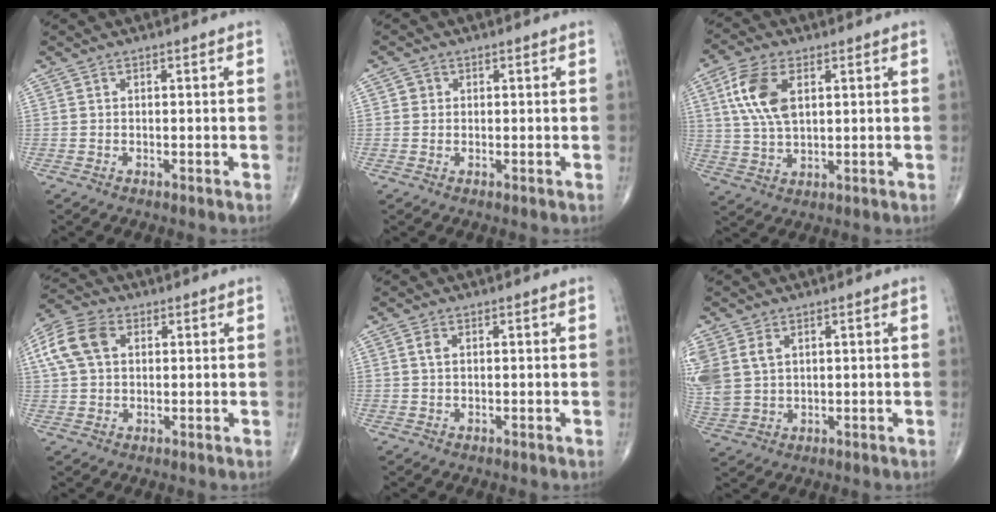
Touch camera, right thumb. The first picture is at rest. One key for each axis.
{"total": 1.9, "fx": 0.4, "fy": 1.8, "fz": 0.4, "tx": 0.002, "ty": 0.001, "tz": 0.003}
{"total": 10.4, "fx": 3.2, "fy": 5.6, "fz": 8.2, "tx": -0.169, "ty": -0.003, "tz": 0.062}
{"total": 10.4, "fx": 3.0, "fy": 7.1, "fz": 6.9, "tx": -0.142, "ty": 0.018, "tz": 0.054}
{"total": 1.6, "fx": 0.5, "fy": 0.9, "fz": 1.2, "tx": -0.027, "ty": 0.004, "tz": 0.011}
{"total": 10.6, "fx": 3.4, "fy": 7.6, "fz": 6.5, "tx": -0.170, "ty": 0.002, "tz": 0.082}